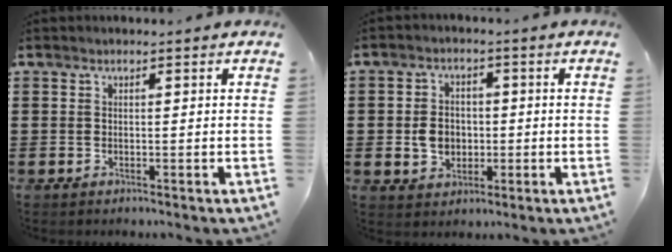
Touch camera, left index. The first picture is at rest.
{"total": 4.7, "force": [-0.6, 3.7, 2.9], "torque": [-0.053, 0.007, -0.014]}